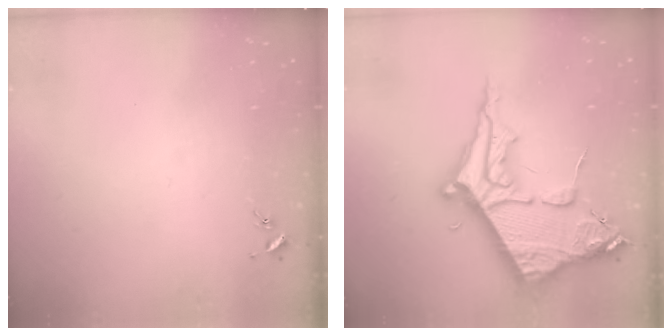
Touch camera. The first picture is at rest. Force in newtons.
{"total": 10.4, "press": 10.4, "slide": 1.1}